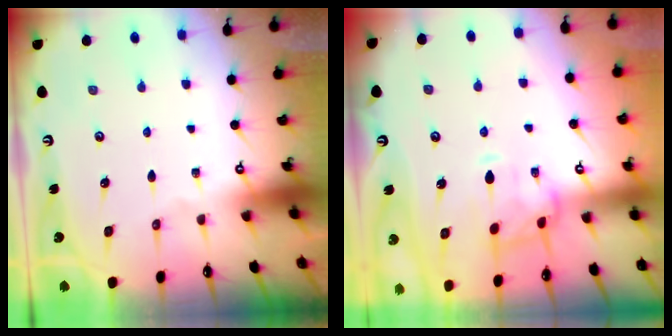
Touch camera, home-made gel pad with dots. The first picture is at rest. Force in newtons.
{"total": 3.6, "press": 3.3, "slide": 1.4}